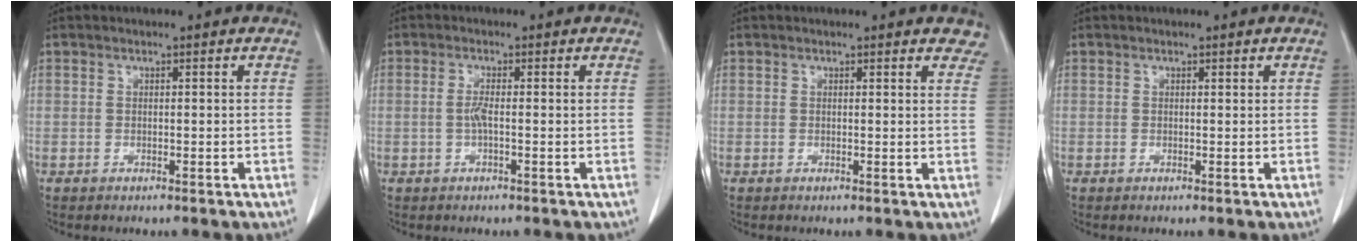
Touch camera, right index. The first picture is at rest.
{"total": 1.8, "force": [-0.3, 0.1, 1.8], "torque": [-0.040, 0.001, -0.006]}
{"total": 4.7, "force": [4.2, 1.5, 1.4], "torque": [0.004, -0.010, 0.023]}
{"total": 0.0}